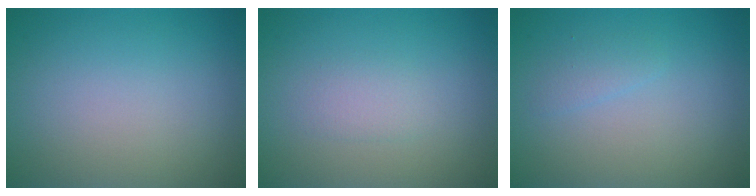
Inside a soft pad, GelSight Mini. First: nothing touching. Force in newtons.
{"total": 1.2, "press": 1.2, "slide": 0.3}
{"total": 1.0, "press": 1.0, "slide": 0.0}